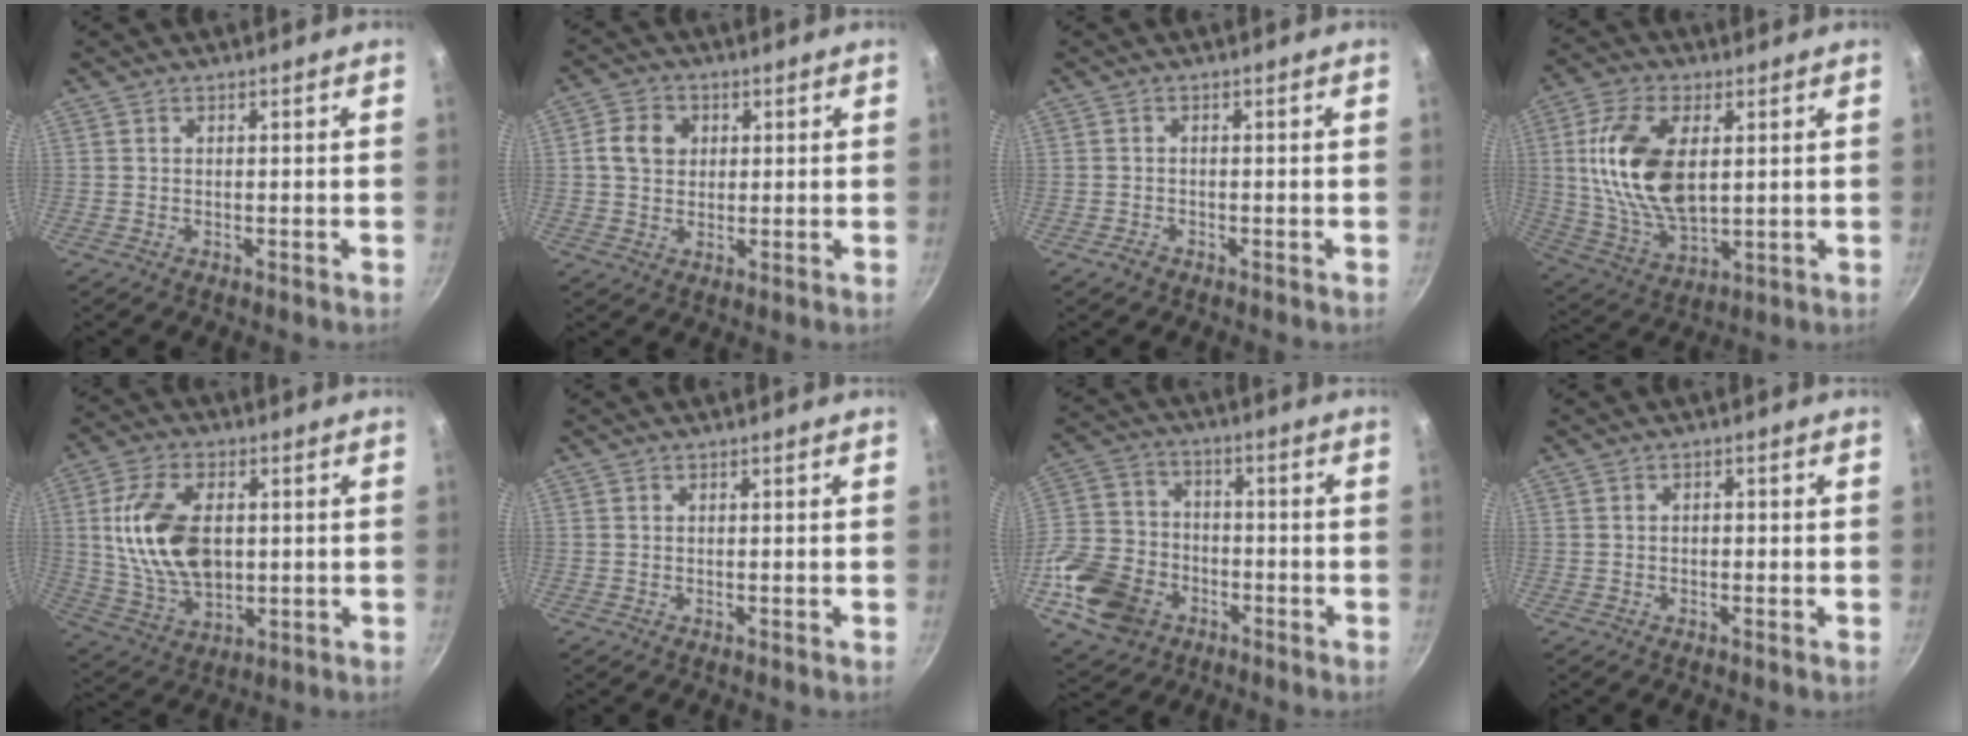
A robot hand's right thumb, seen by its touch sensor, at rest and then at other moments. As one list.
[{"total": 6.2, "force": [1.2, 5.1, 3.3], "torque": [-0.046, 0.003, 0.018]}, {"total": 1.3, "force": [-1.0, 0.7, 0.4], "torque": [-0.009, 0.003, -0.019]}, {"total": 17.8, "force": [3.0, 9.4, 14.8], "torque": [-0.288, -0.011, 0.063]}, {"total": 16.2, "force": [1.9, 9.6, 12.9], "torque": [-0.238, -0.005, 0.045]}, {"total": 0.0}, {"total": 16.1, "force": [-7.0, 11.9, 8.2], "torque": [-0.155, 0.029, -0.131]}, {"total": 1.1, "force": [-0.2, 0.8, 0.8], "torque": [-0.006, 0.006, -0.004]}]